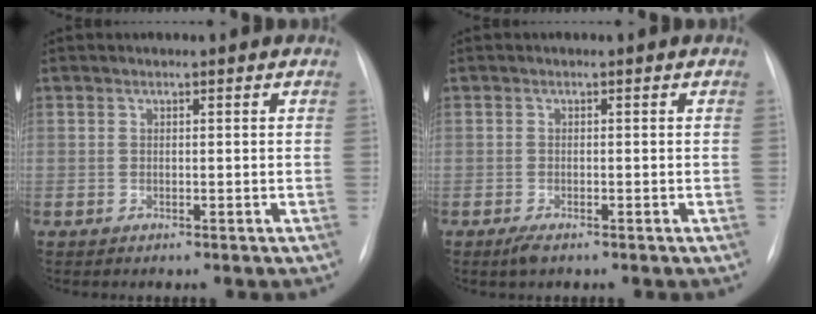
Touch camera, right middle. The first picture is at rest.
{"total": 1.6, "force": [-1.0, 0.5, 1.1], "torque": [-0.026, -0.004, -0.017]}